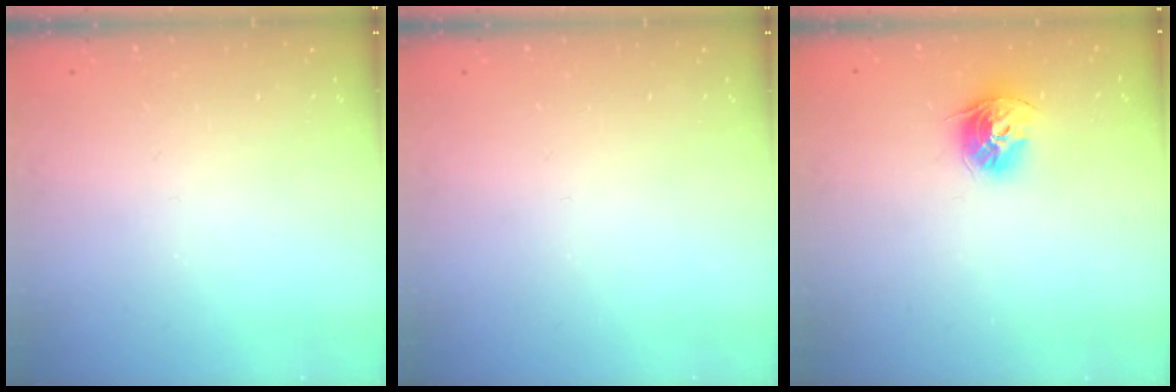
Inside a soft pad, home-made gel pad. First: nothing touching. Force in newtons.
{"total": 0.0}
{"total": 10.6, "press": 10.6, "slide": 1.0}